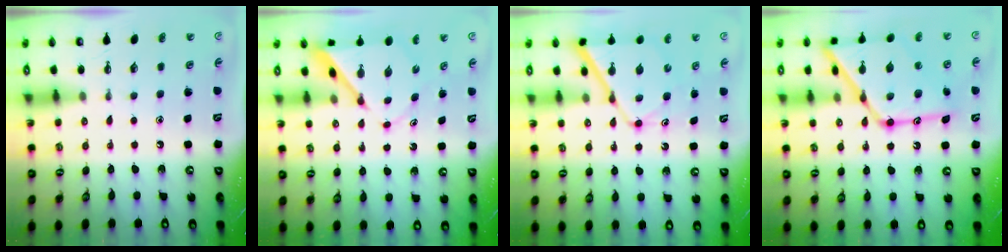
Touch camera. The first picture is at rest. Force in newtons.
{"total": 6.1, "press": 6.0, "slide": 0.6}
{"total": 11.5, "press": 11.5, "slide": 1.0}
{"total": 22.1, "press": 22.0, "slide": 1.8}